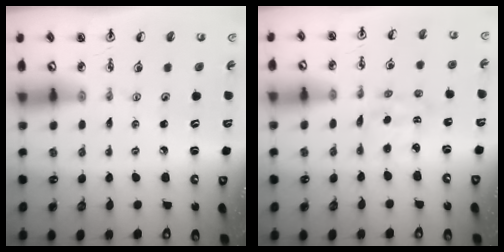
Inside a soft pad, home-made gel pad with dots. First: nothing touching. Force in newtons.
{"total": 2.0, "press": 1.9, "slide": 0.5}